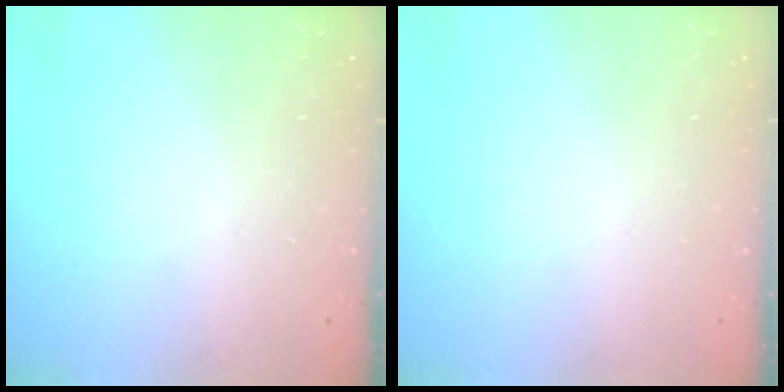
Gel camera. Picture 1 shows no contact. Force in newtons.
{"total": 0.0}